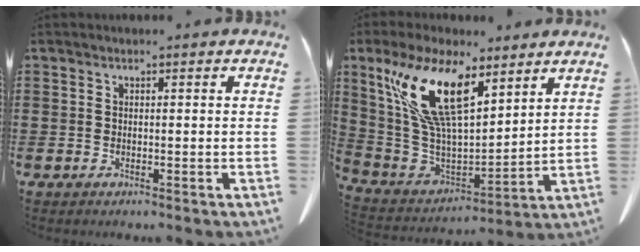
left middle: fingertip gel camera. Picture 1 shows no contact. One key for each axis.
{"total": 16.0, "fx": 9.1, "fy": 6.0, "fz": 11.8, "tx": -0.274, "ty": -0.026, "tz": 0.159}